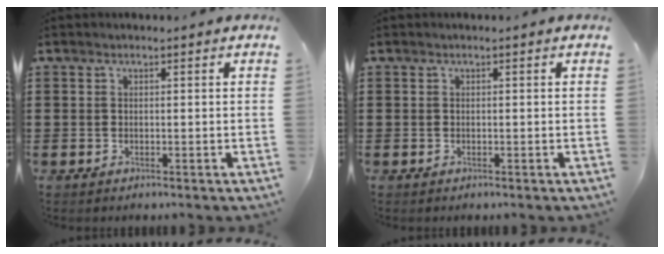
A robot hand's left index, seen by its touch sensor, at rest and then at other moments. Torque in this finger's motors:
{"motor_torque": [0.12, -0.08, 0.06, 0.06]}